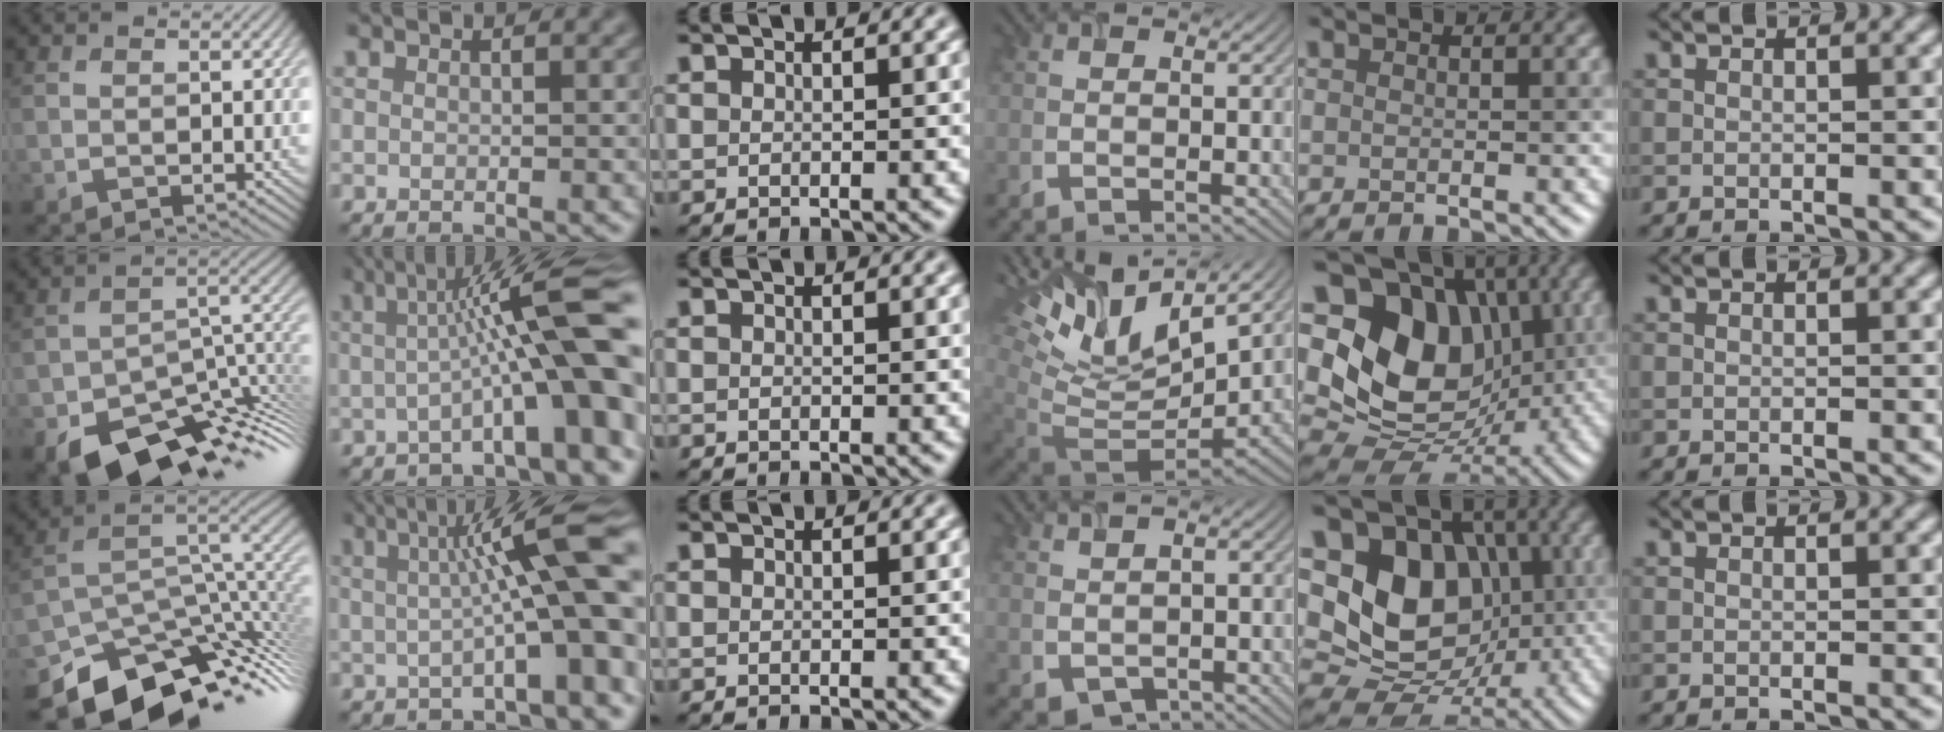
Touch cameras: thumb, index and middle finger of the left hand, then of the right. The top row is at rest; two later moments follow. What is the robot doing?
{"motion": "open", "object": "airpods case & airpods"}